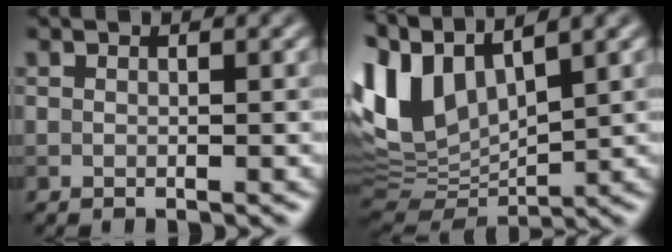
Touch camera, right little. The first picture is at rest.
{"total": 10.3, "force": [5.0, 4.9, 7.6], "torque": [-0.184, 0.014, 0.095]}